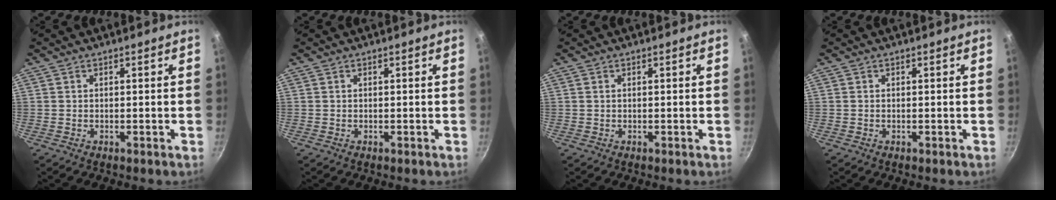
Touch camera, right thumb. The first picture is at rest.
{"total": 0.0}
{"total": 0.0}
{"total": 0.0}